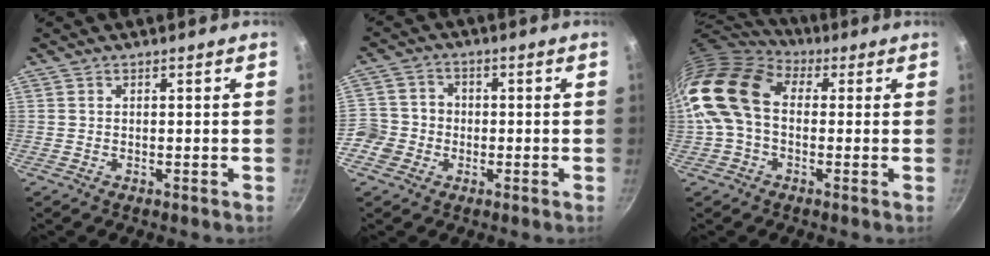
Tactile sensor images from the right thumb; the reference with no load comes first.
{"total": 6.6, "force": [-2.1, 6.0, 1.8], "torque": [0.001, 0.022, -0.051]}
{"total": 15.7, "force": [1.2, 11.1, 11.1], "torque": [-0.202, 0.026, 0.004]}